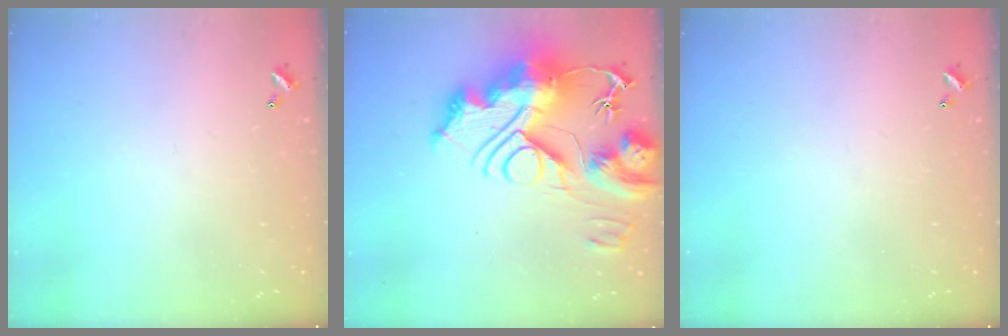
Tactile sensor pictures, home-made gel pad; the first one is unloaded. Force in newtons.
{"total": 0.5, "press": 0.5, "slide": 0.0}
{"total": 0.0}